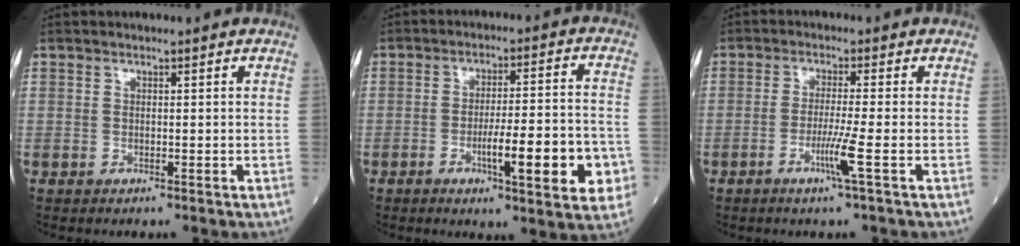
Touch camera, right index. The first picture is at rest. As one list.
[{"total": 12.7, "force": [-4.2, 1.5, 11.9], "torque": [-0.173, -0.002, -0.059]}, {"total": 3.4, "force": [-1.3, -0.7, 3.1], "torque": [-0.062, -0.008, -0.028]}]